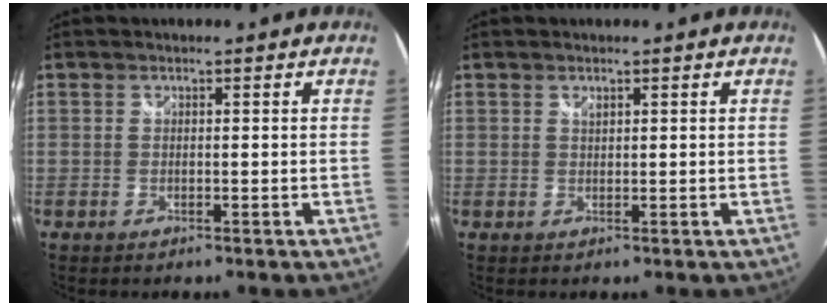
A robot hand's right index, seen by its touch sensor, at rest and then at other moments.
{"total": 0.8, "force": [0.4, 0.7, 0.3], "torque": [-0.003, 0.002, 0.005]}